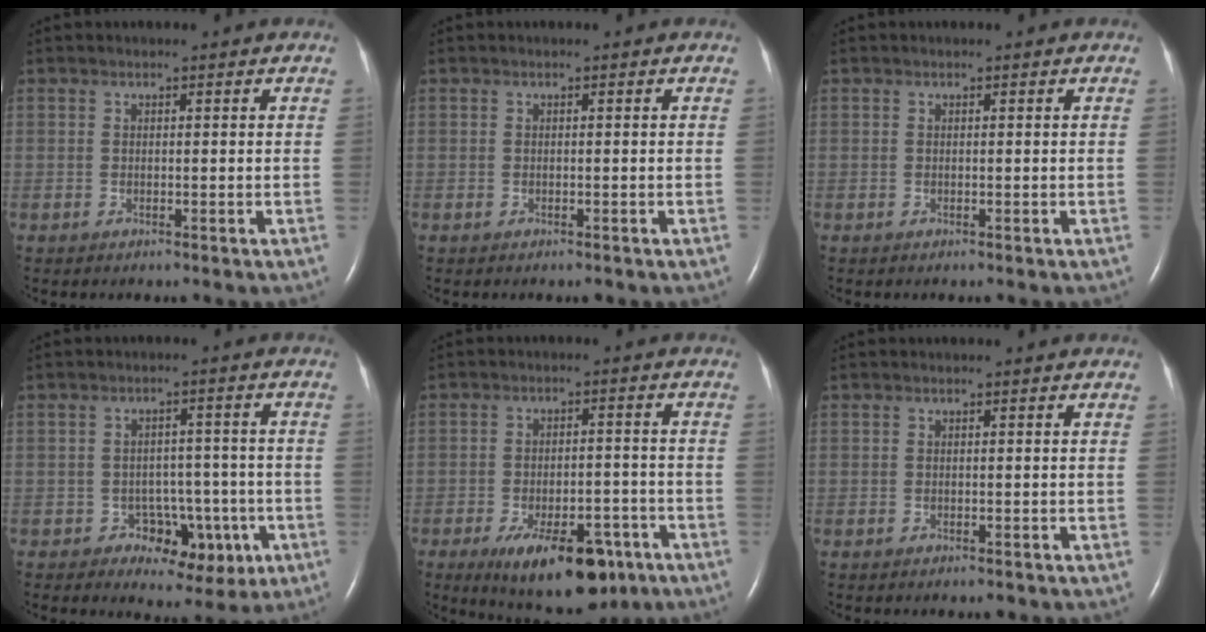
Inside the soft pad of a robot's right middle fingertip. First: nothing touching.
{"total": 0.6, "force": [-0.3, 0.3, 0.3], "torque": [-0.009, 0.000, -0.003]}
{"total": 0.0}
{"total": 6.9, "force": [-2.6, 5.4, 3.5], "torque": [-0.027, 0.025, -0.023]}
{"total": 13.9, "force": [-8.2, 6.1, 9.5], "torque": [-0.133, -0.001, -0.112]}
{"total": 0.6, "force": [-0.4, 0.3, 0.4], "torque": [-0.009, -0.001, -0.003]}